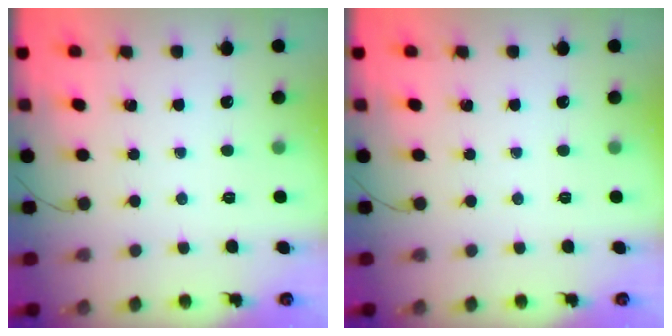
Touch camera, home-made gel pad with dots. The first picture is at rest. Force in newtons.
{"total": 0.0}